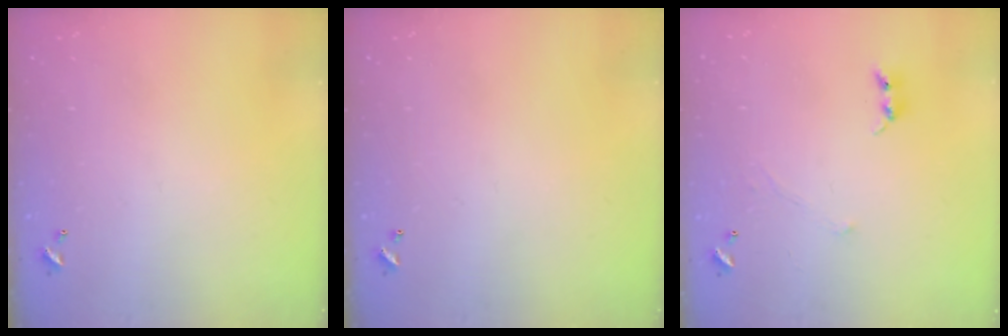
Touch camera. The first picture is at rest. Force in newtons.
{"total": 0.0}
{"total": 1.5, "press": 1.4, "slide": 0.6}